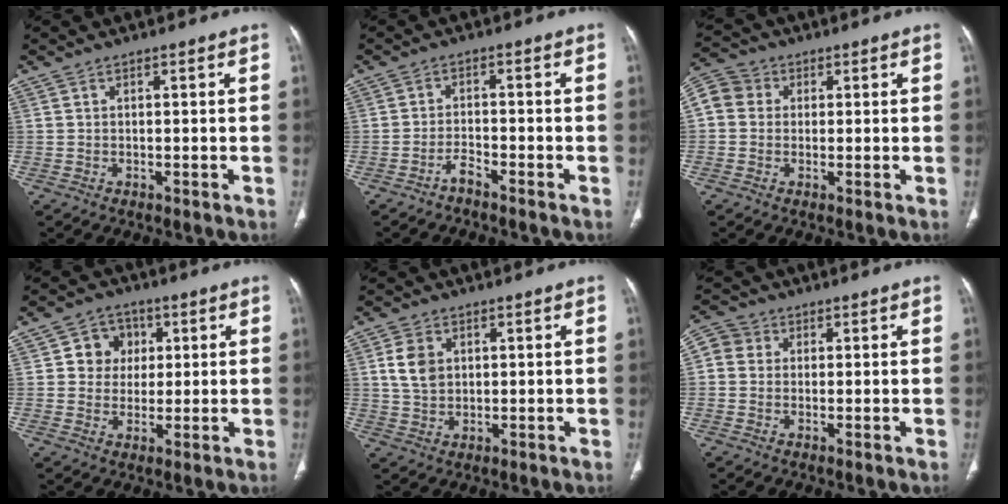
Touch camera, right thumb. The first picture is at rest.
{"total": 2.2, "force": [-2.0, 0.3, 1.0], "torque": [-0.024, 0.015, -0.038]}
{"total": 8.2, "force": [1.4, 7.4, 3.3], "torque": [-0.061, 0.022, 0.020]}
{"total": 6.9, "force": [1.5, 6.4, 2.2], "torque": [0.007, 0.005, 0.020]}
{"total": 5.7, "force": [1.4, 4.2, 3.6], "torque": [-0.054, -0.005, 0.030]}
{"total": 5.8, "force": [1.0, 5.3, 1.9], "torque": [-0.028, 0.014, 0.015]}